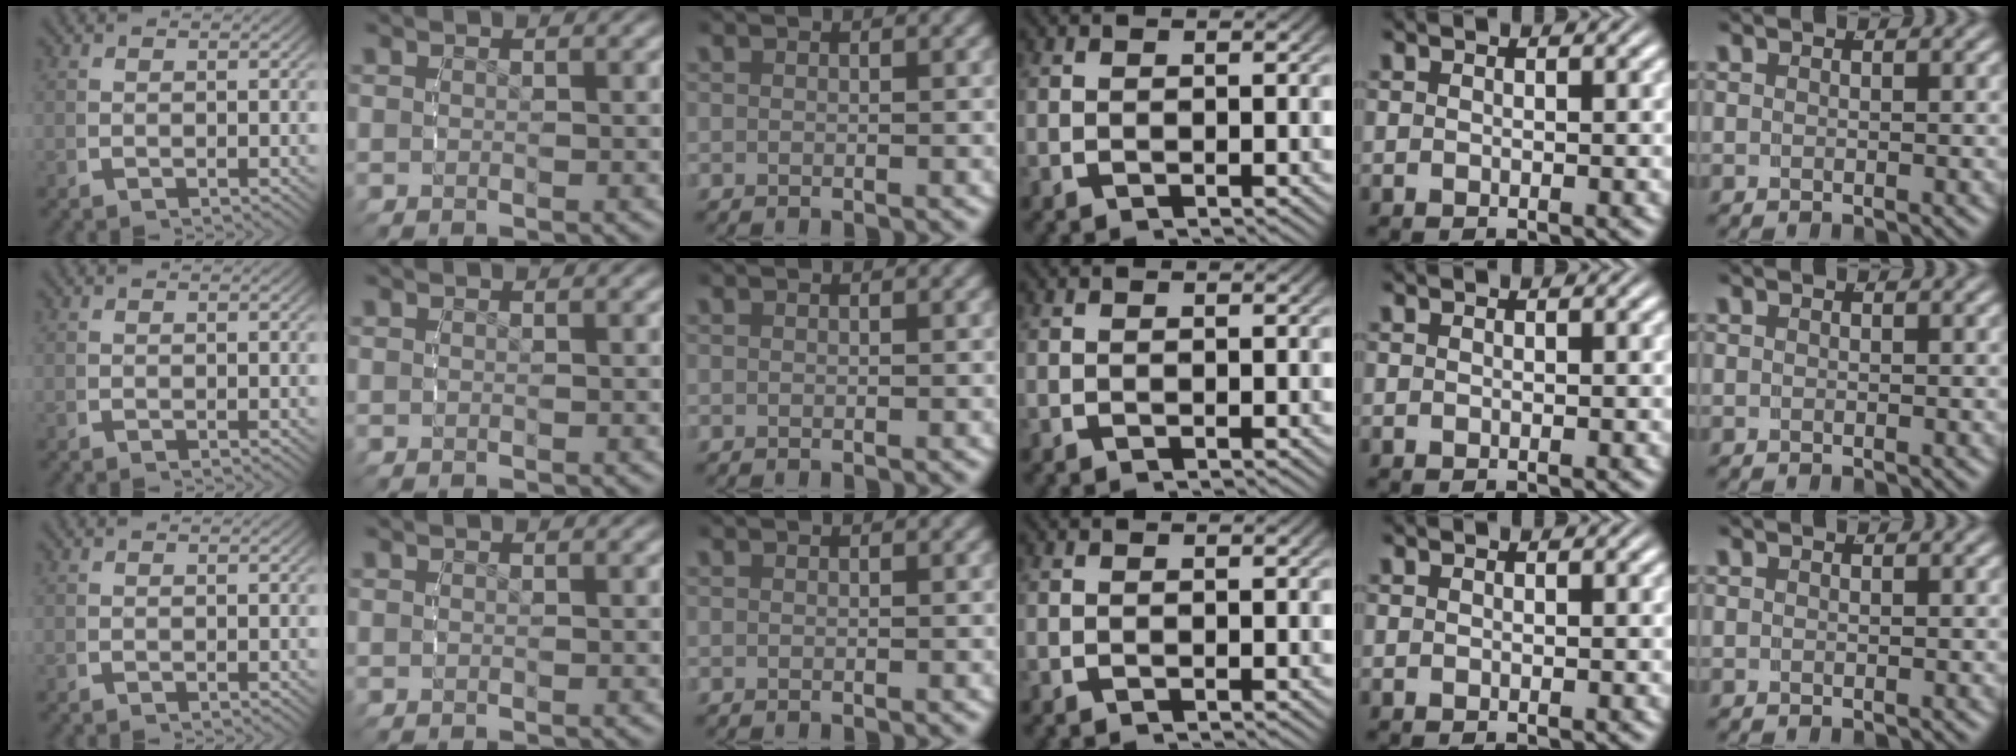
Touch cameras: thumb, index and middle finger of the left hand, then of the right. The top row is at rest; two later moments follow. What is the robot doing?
{"motion": "reach", "object": "string"}